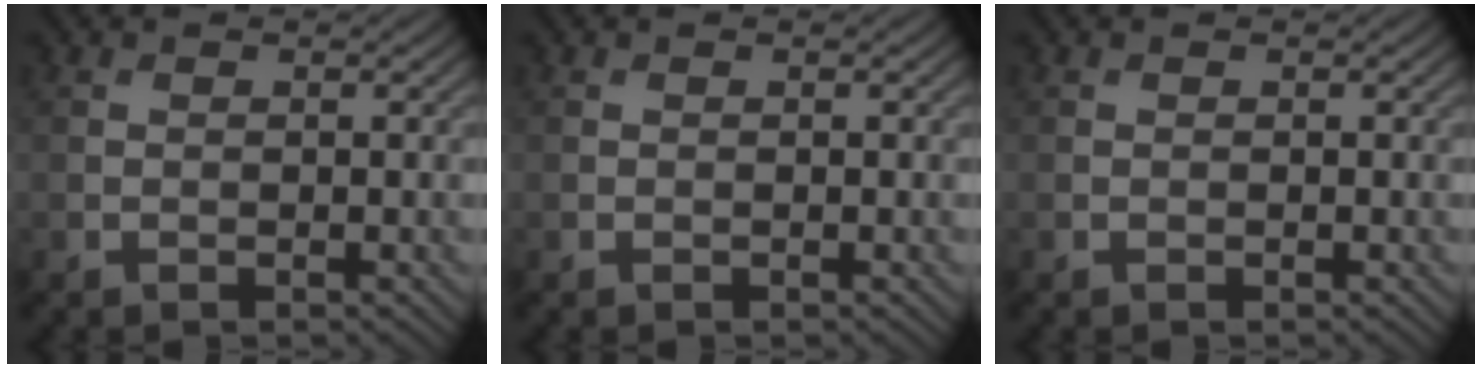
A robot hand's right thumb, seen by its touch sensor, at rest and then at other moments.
{"total": 0.0}
{"total": 0.0}